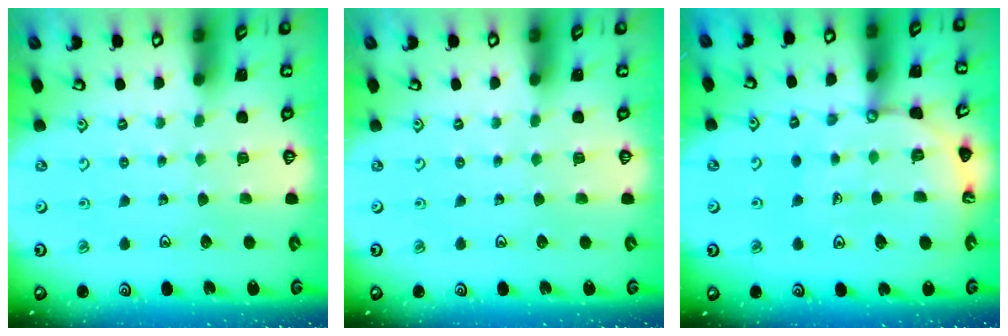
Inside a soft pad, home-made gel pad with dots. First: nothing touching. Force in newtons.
{"total": 0.0}
{"total": 12.6, "press": 12.4, "slide": 1.8}